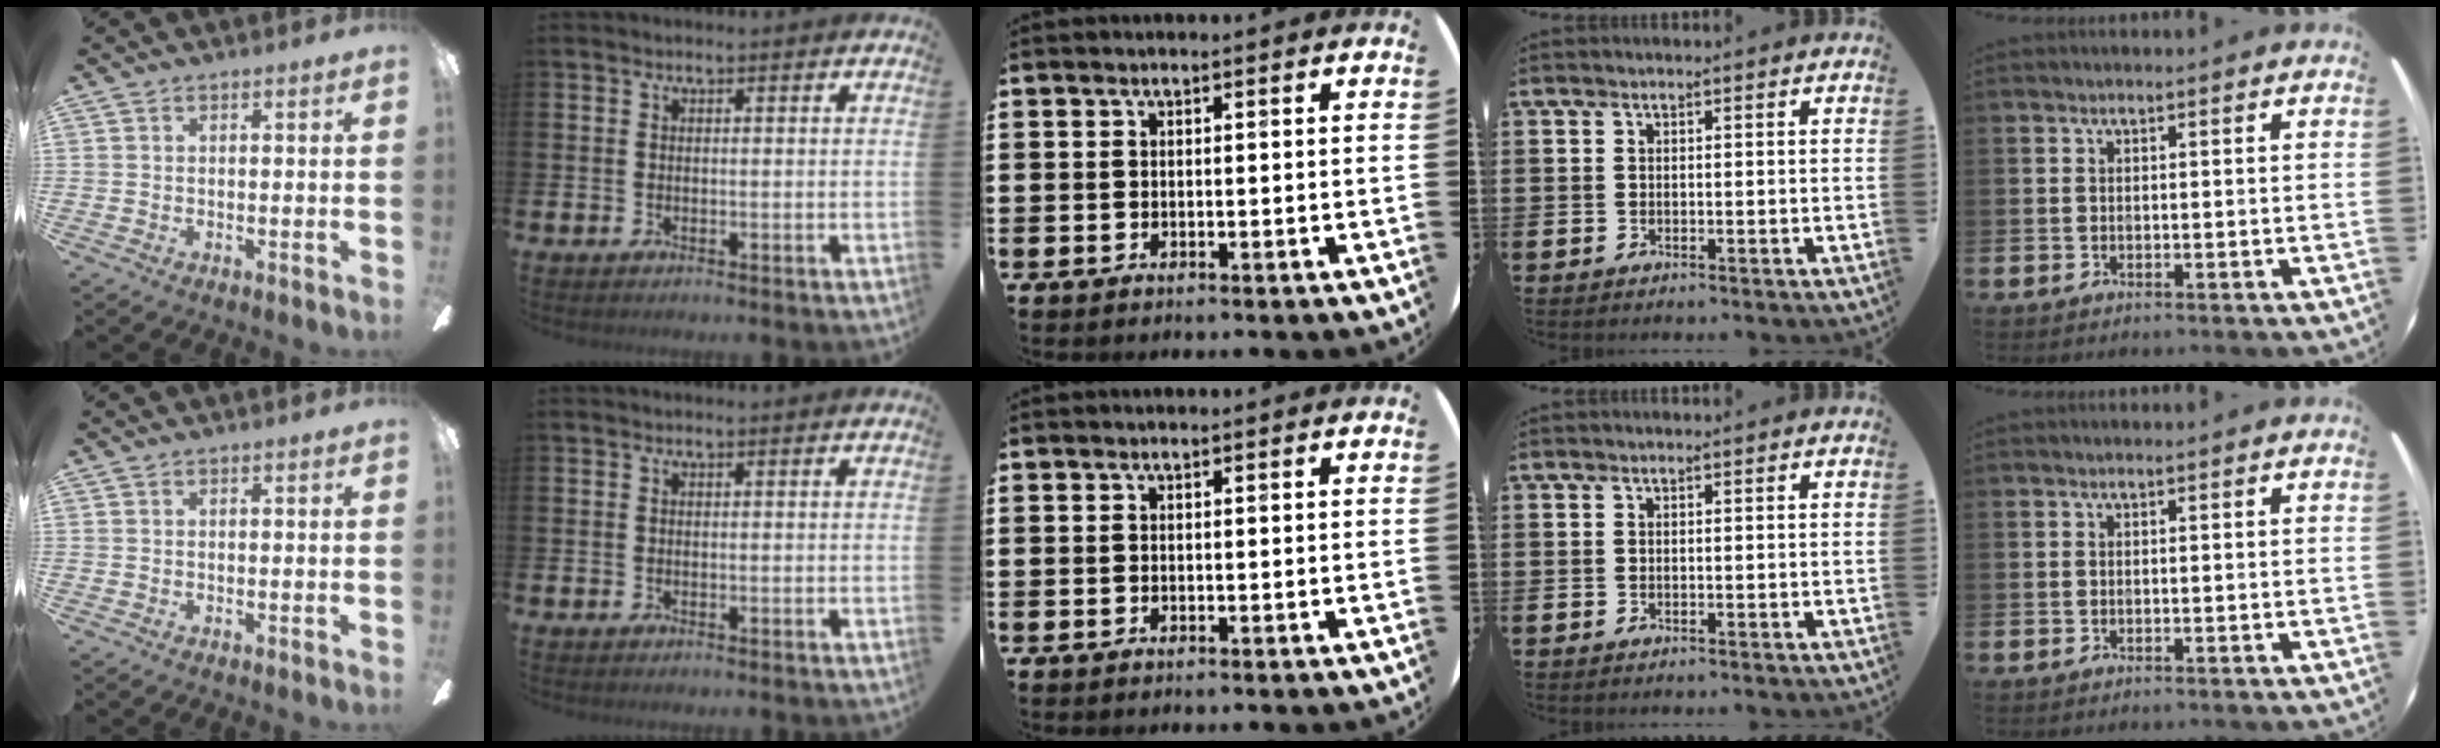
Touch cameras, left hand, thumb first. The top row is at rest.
{}